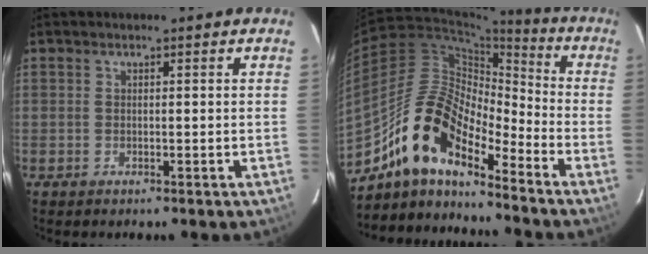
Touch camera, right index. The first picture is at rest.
{"total": 14.8, "force": [-11.3, 4.9, 8.2], "torque": [-0.146, 0.012, -0.229]}